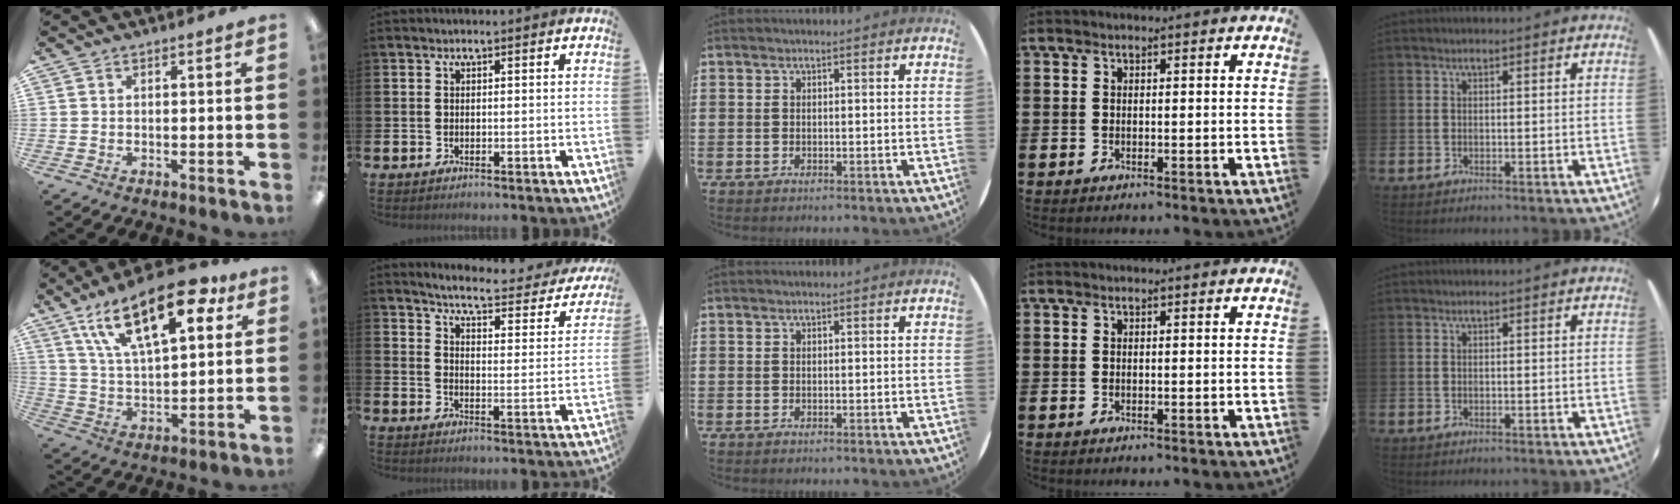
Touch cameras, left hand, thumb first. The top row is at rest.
{"thumb": {"total": 20.6, "force": [11.1, 9.3, 14.7], "torque": [-0.238, -0.030, 0.185]}, "index": {"total": 4.8, "force": [4.5, 0.4, 1.8], "torque": [-0.054, -0.040, 0.068]}}